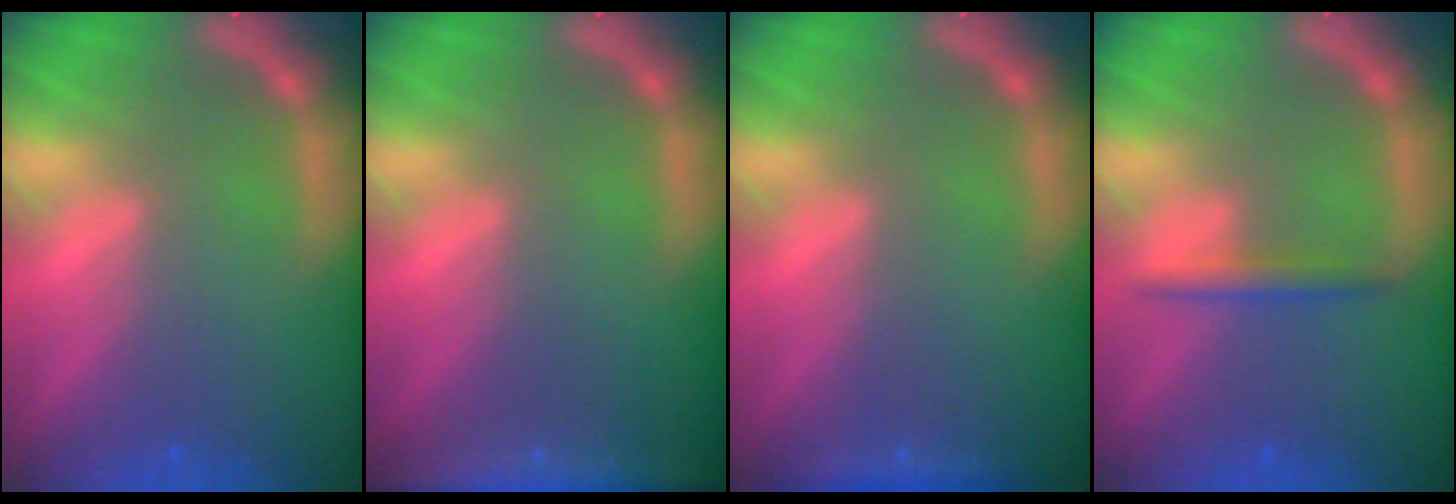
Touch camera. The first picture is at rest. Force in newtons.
{"total": 6.0}
{"total": 1.4}
{"total": 1.9}